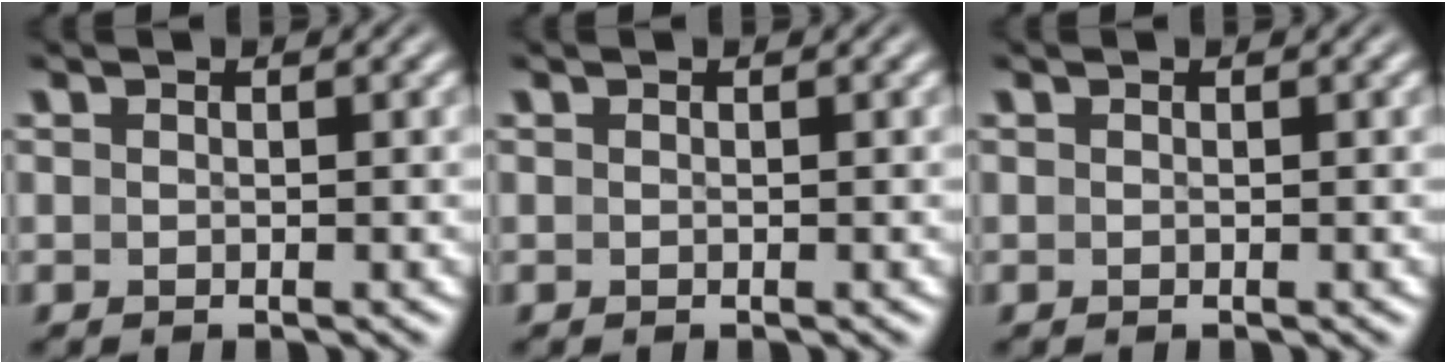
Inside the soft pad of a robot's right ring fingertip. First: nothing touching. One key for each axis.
{"total": 0.0}
{"total": 0.0}